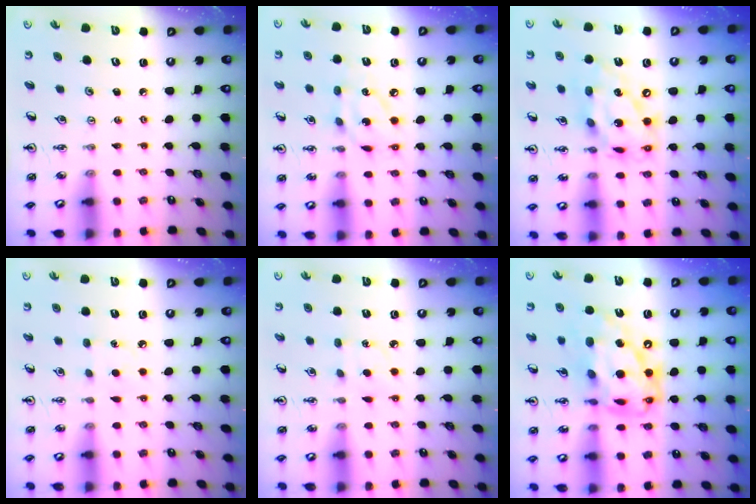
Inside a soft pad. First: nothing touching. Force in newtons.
{"total": 9.3, "press": 9.3, "slide": 0.5}
{"total": 16.5, "press": 16.5, "slide": 1.2}
{"total": 5.4, "press": 5.3, "slide": 0.5}
{"total": 4.3, "press": 4.3, "slide": 0.4}
{"total": 20.8, "press": 20.7, "slide": 2.1}